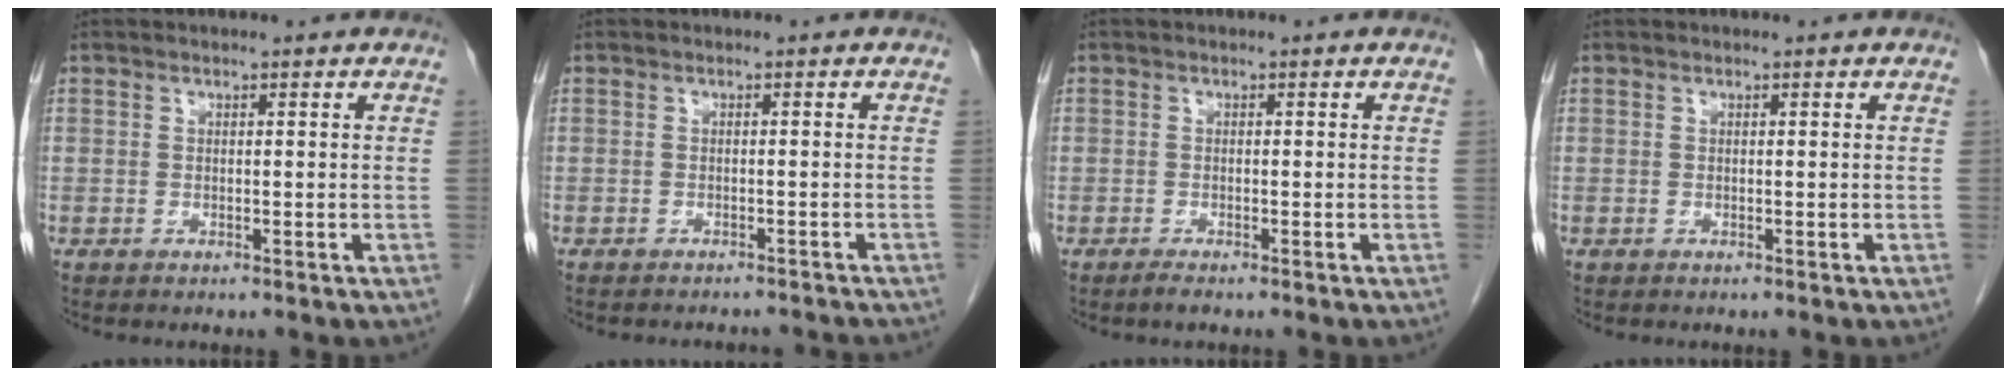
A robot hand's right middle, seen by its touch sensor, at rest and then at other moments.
{"total": 7.3, "force": [-6.8, 1.7, 1.8], "torque": [-0.018, -0.001, -0.070]}
{"total": 0.8, "force": [-0.7, 0.2, 0.3], "torque": [-0.009, -0.001, -0.010]}
{"total": 0.0}